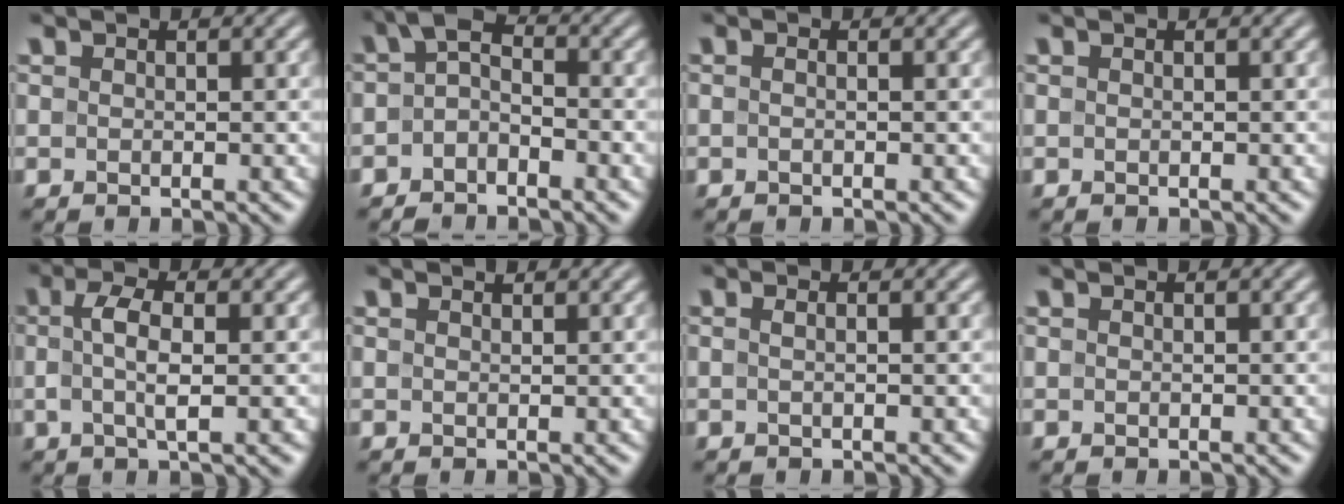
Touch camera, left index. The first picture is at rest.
{"total": 3.2, "force": [-1.4, 1.8, 2.3], "torque": [-0.041, 0.007, -0.038]}
{"total": 0.7, "force": [-0.1, 0.2, 0.7], "torque": [-0.011, -0.004, -0.008]}
{"total": 0.0}
{"total": 3.3, "force": [0.1, 0.8, 3.2], "torque": [-0.064, 0.004, 0.001]}
{"total": 0.7, "force": [0.6, 0.2, 0.3], "torque": [-0.008, 0.000, 0.010]}
{"total": 1.3, "force": [0.3, 0.6, 1.2], "torque": [-0.010, -0.002, -0.010]}
{"total": 0.0}